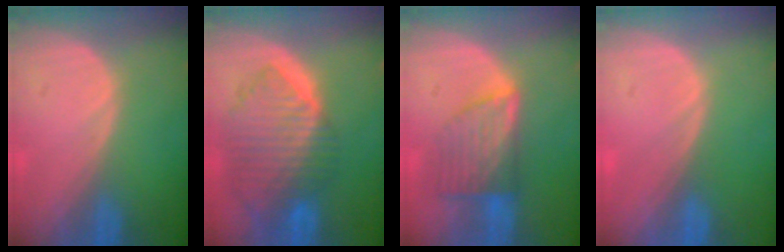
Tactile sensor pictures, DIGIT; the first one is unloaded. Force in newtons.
{"total": 10.2, "press": 8.8, "slide": 5.1}
{"total": 7.2, "press": 6.4, "slide": 3.4}
{"total": 0.0}